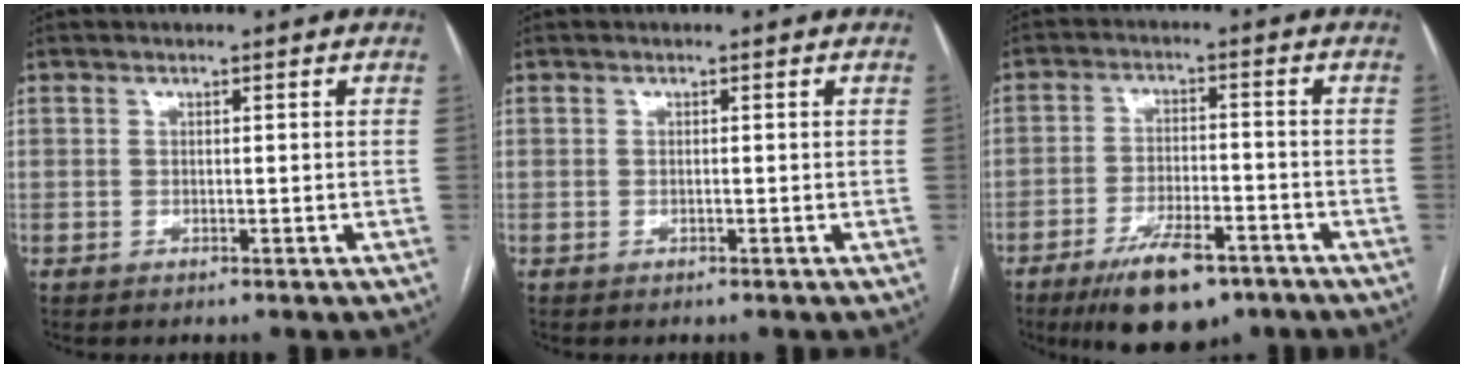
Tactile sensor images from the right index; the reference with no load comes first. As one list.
[{"total": 0.0}, {"total": 10.8, "force": [-7.3, 3.6, 7.1], "torque": [-0.123, -0.008, -0.117]}]